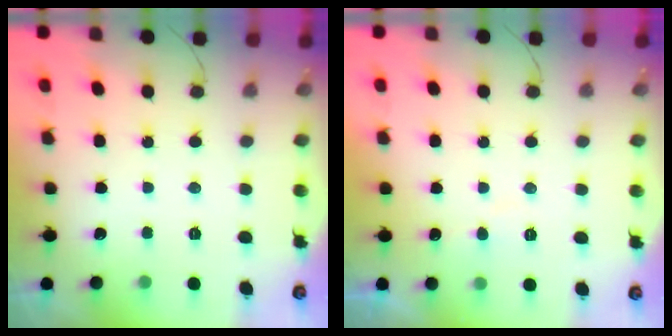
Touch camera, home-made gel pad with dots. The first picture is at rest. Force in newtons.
{"total": 3.6, "press": 3.5, "slide": 0.3}